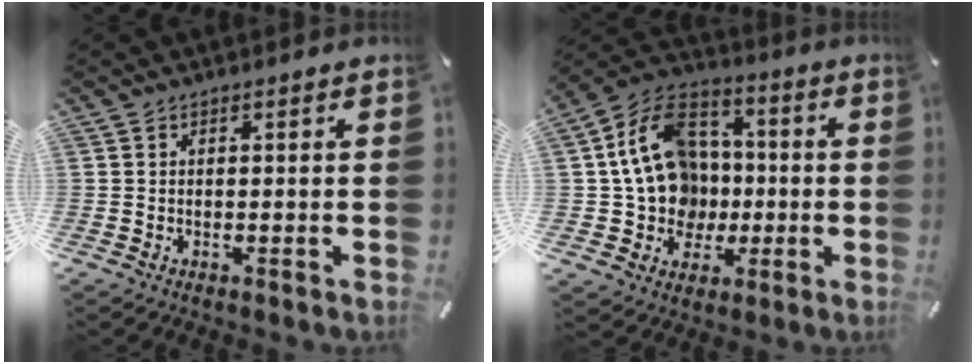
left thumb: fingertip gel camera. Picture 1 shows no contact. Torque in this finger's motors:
{"motor_torque": [2.34, 2.67, 0.72, 0.24, 0.30]}